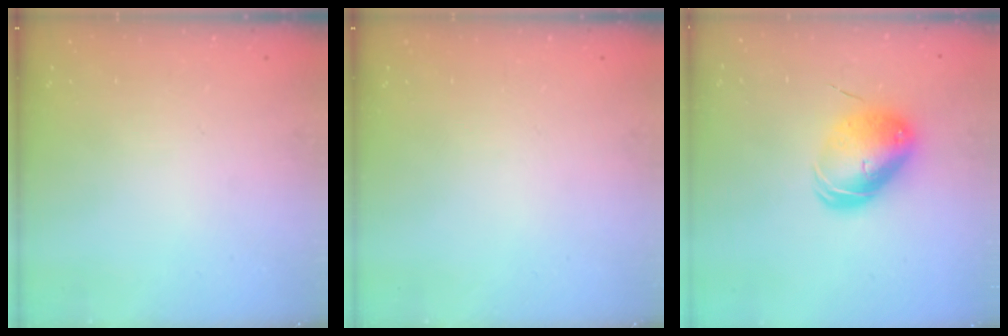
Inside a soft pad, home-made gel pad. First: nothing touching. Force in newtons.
{"total": 0.0}
{"total": 9.1, "press": 9.0, "slide": 1.5}